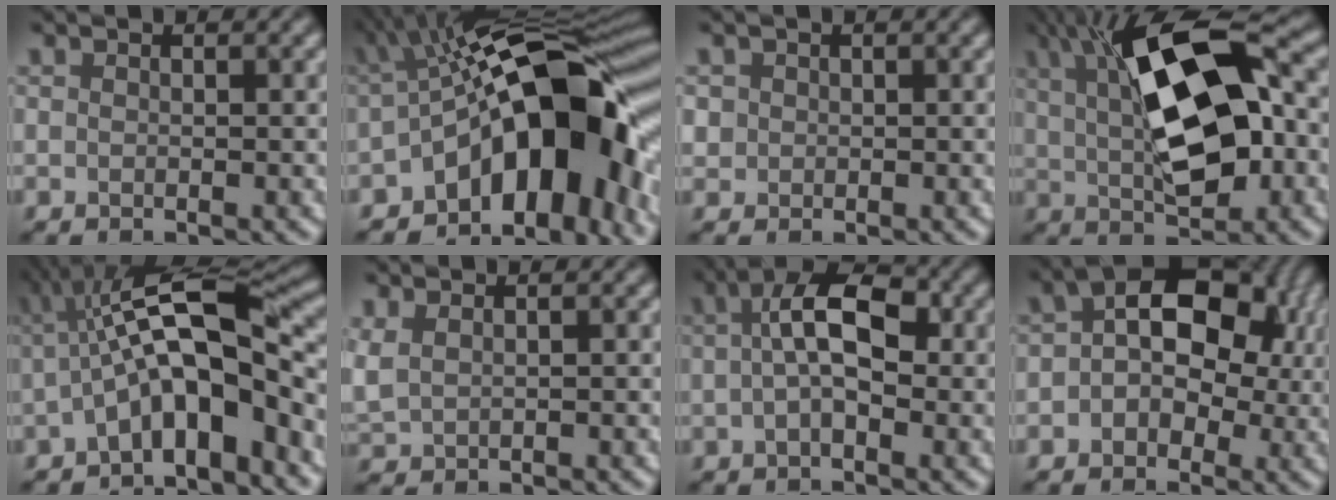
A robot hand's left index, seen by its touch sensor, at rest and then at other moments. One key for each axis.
{"total": 14.9, "fx": -4.0, "fy": 7.0, "fz": 12.5, "tx": -0.124, "ty": 0.017, "tz": -0.081}
{"total": 0.9, "fx": 0.0, "fy": 0.9, "fz": -0.2, "tx": 0.003, "ty": -0.005, "tz": 0.003}
{"total": 12.8, "fx": 2.4, "fy": 5.4, "fz": 11.4, "tx": -0.186, "ty": 0.016, "tz": 0.033}
{"total": 9.4, "fx": -1.9, "fy": 2.9, "fz": 8.7, "tx": -0.136, "ty": 0.018, "tz": -0.043}
{"total": 1.7, "fx": 0.9, "fy": 1.0, "fz": 1.1, "tx": -0.036, "ty": 0.003, "tz": 0.029}
{"total": 6.3, "fx": 0.6, "fy": 3.0, "fz": 5.4, "tx": -0.087, "ty": 0.015, "tz": -0.003}
{"total": 9.4, "fx": 1.4, "fy": 6.1, "fz": 7.0, "tx": -0.080, "ty": 0.020, "tz": 0.004}